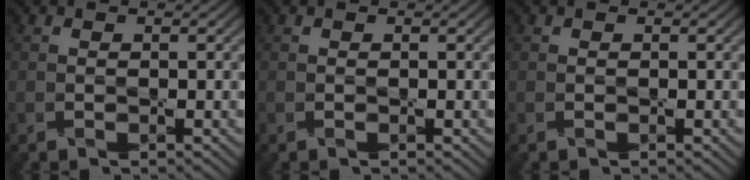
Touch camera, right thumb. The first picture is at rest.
{"total": 0.0}
{"total": 0.0}